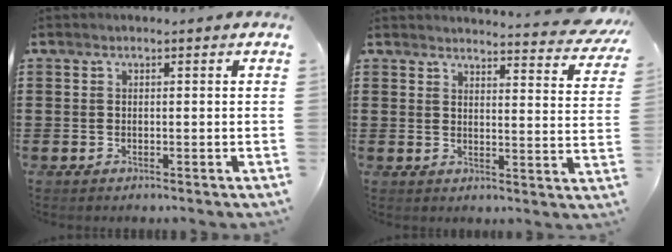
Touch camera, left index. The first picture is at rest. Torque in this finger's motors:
{"motor_torque": [2.14, 0.00, -0.02, -0.21]}